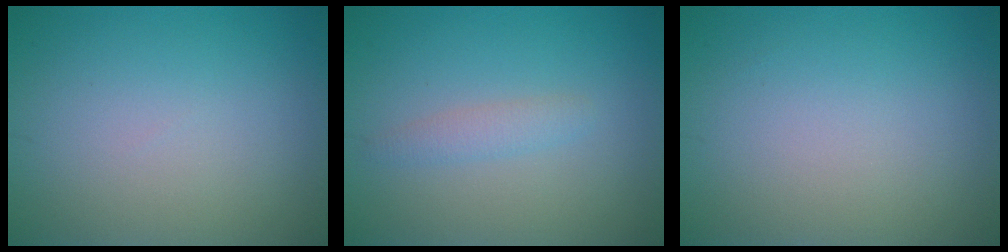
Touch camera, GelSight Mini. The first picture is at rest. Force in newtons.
{"total": 1.4, "press": 1.4, "slide": 0.1}
{"total": 0.0}